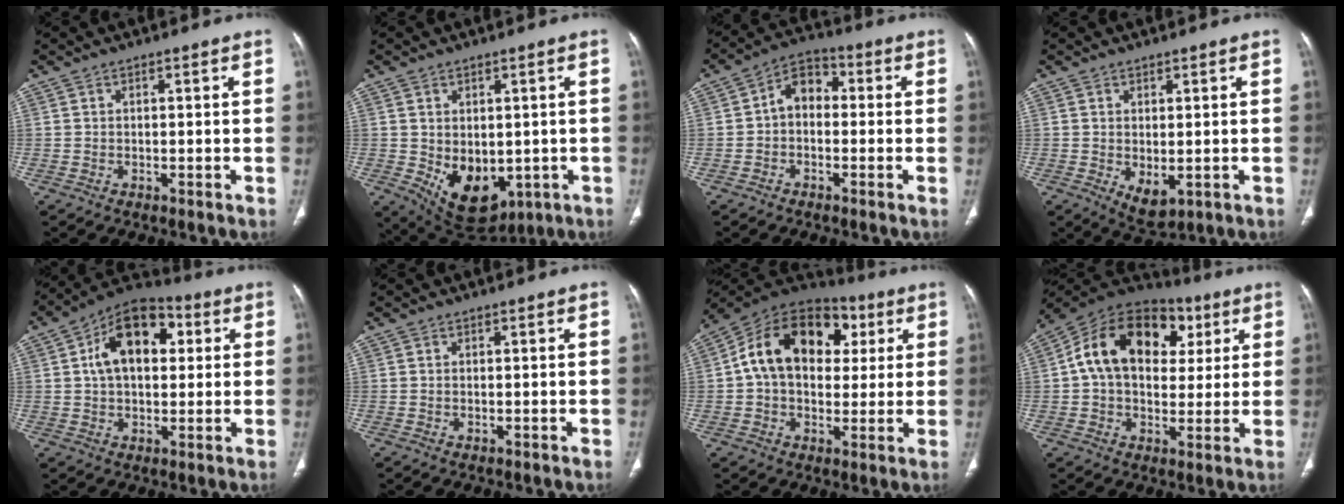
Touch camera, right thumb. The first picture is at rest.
{"total": 11.6, "force": [-2.0, 7.7, 8.5], "torque": [-0.103, -0.013, 0.000]}
{"total": 6.7, "force": [-0.3, 4.9, 4.6], "torque": [-0.054, 0.025, -0.022]}
{"total": 5.8, "force": [-1.1, 3.2, 4.8], "torque": [-0.068, -0.013, 0.002]}
{"total": 14.7, "force": [3.5, 9.2, 11.0], "torque": [-0.152, 0.019, 0.049]}
{"total": 0.0}
{"total": 19.9, "force": [4.3, 13.9, 13.5], "torque": [-0.195, 0.025, 0.059]}
{"total": 21.0, "force": [5.5, 14.4, 14.3], "torque": [-0.211, 0.025, 0.079]}